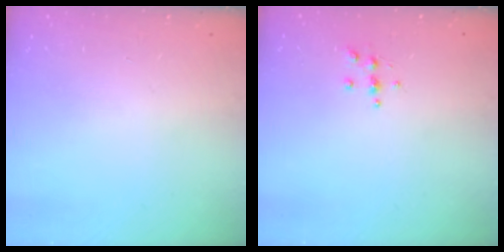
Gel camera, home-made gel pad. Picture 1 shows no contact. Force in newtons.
{"total": 4.3, "press": 4.3, "slide": 0.5}